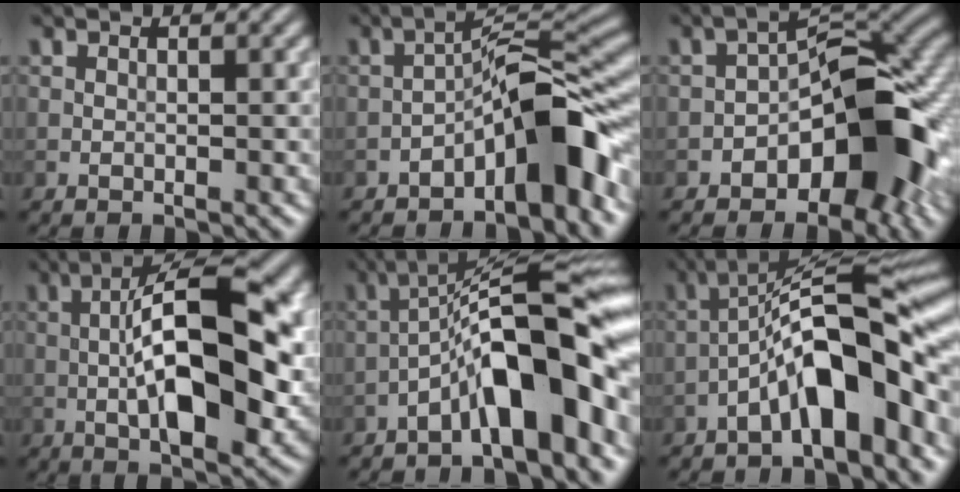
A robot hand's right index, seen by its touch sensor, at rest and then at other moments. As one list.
[{"total": 7.3, "force": [-3.7, 1.9, 6.0], "torque": [-0.083, 0.027, -0.065]}, {"total": 8.8, "force": [-3.8, 4.7, 6.5], "torque": [-0.071, 0.021, -0.074]}, {"total": 12.0, "force": [-0.4, 4.3, 11.1], "torque": [-0.177, 0.014, -0.014]}, {"total": 10.9, "force": [-4.0, 2.7, 9.7], "torque": [-0.158, 0.026, -0.072]}, {"total": 10.2, "force": [-4.0, 2.9, 9.0], "torque": [-0.145, 0.027, -0.072]}]